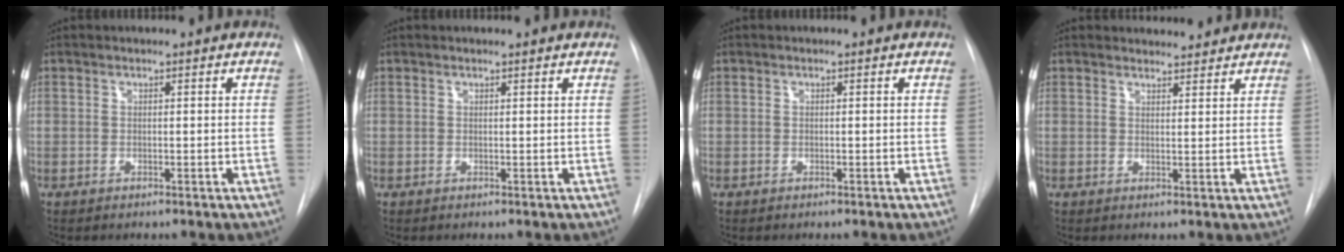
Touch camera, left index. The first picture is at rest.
{"total": 1.5, "force": [1.3, 0.0, 0.6], "torque": [-0.007, 0.007, 0.015]}
{"total": 0.0}
{"total": 4.6, "force": [4.4, 1.1, 0.5], "torque": [-0.004, 0.004, 0.052]}